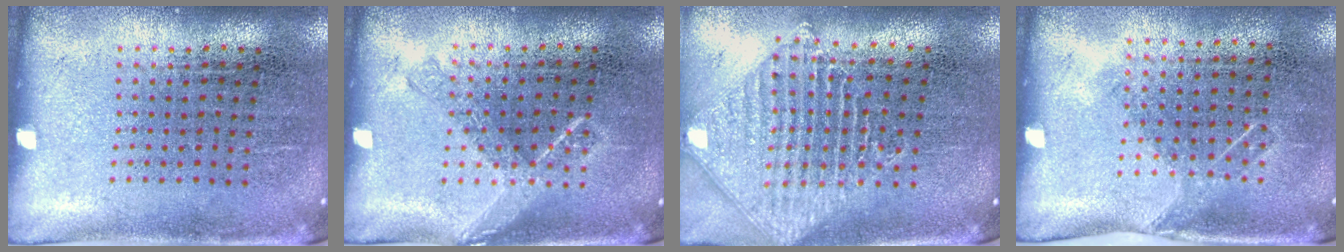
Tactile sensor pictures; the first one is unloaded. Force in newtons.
{"total": 1.1, "press": 1.0, "slide": 0.2}
{"total": 1.5, "press": 1.3, "slide": 0.6}
{"total": 1.1, "press": 0.8, "slide": 0.7}